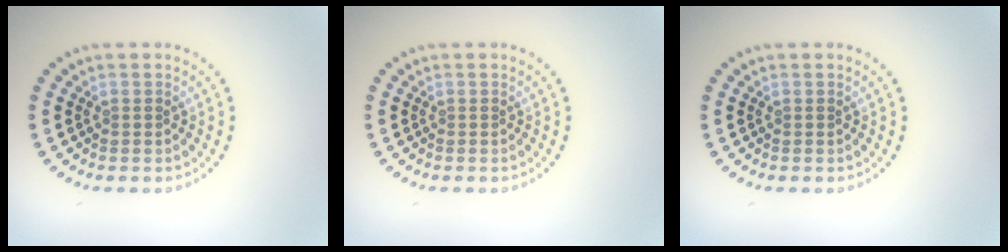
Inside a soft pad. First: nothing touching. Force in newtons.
{"total": 0.0}
{"total": 0.0}